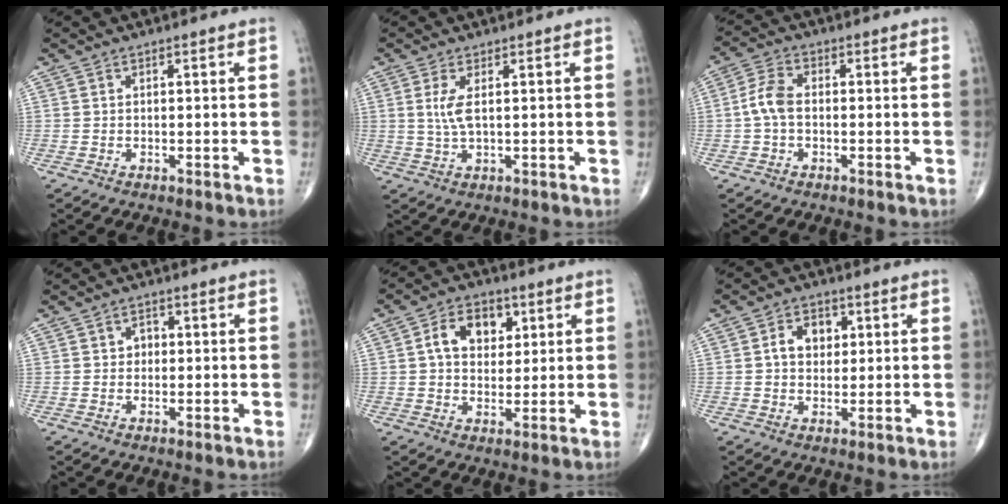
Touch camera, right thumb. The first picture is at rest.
{"total": 3.8, "force": [0.9, 1.1, 3.6], "torque": [-0.089, -0.004, 0.024]}
{"total": 5.1, "force": [-0.5, 3.0, 4.1], "torque": [-0.090, 0.016, -0.018]}
{"total": 2.1, "force": [0.2, 1.8, 1.1], "torque": [-0.004, 0.005, 0.000]}
{"total": 8.9, "force": [2.6, 6.2, 5.8], "torque": [-0.064, 0.000, 0.039]}
{"total": 5.7, "force": [1.2, 4.2, 3.6], "torque": [-0.035, 0.005, 0.016]}